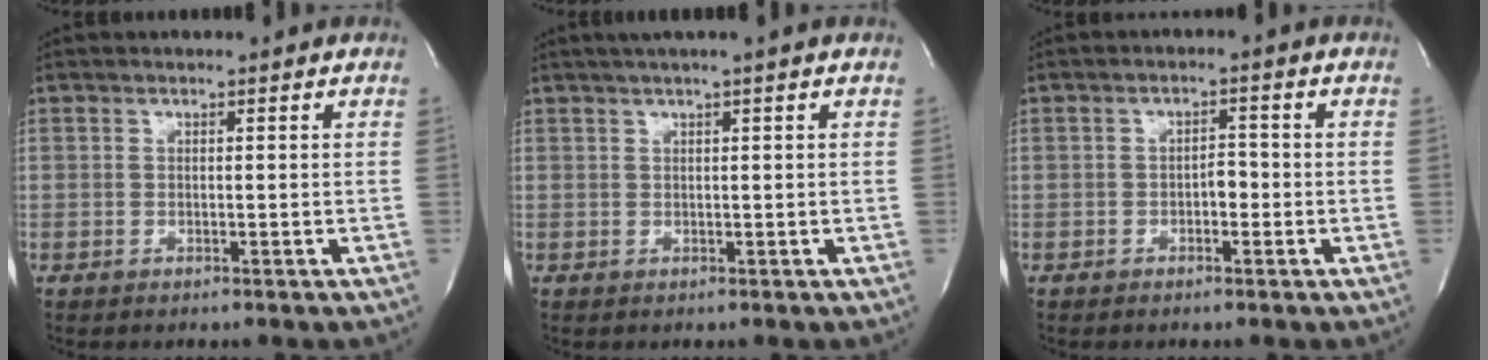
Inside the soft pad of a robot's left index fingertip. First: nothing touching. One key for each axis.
{"total": 2.9, "fx": 2.0, "fy": -0.7, "fz": 2.0, "tx": -0.037, "ty": 0.014, "tz": 0.037}
{"total": 2.3, "fx": -0.8, "fy": 1.1, "fz": 1.8, "tx": -0.023, "ty": 0.006, "tz": -0.012}